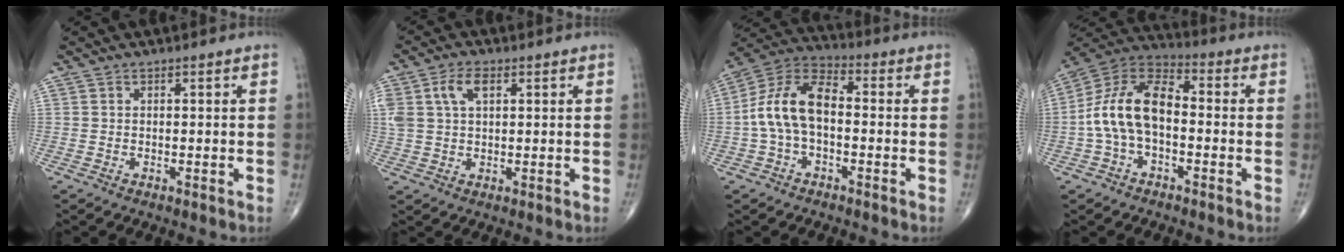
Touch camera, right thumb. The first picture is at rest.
{"total": 6.5, "force": [2.4, 3.6, 4.8], "torque": [-0.107, 0.008, 0.050]}
{"total": 11.9, "force": [-0.9, 6.7, 9.7], "torque": [-0.190, 0.039, -0.028]}
{"total": 13.3, "force": [-1.5, 7.6, 10.9], "torque": [-0.207, 0.042, -0.039]}